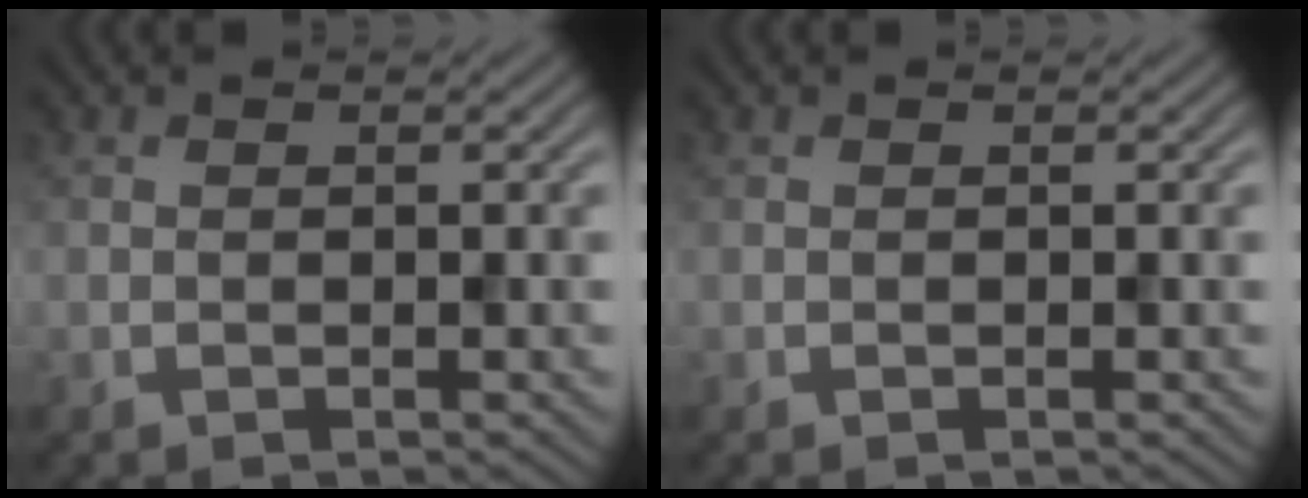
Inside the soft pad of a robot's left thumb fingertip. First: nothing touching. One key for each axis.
{"total": 0.0}